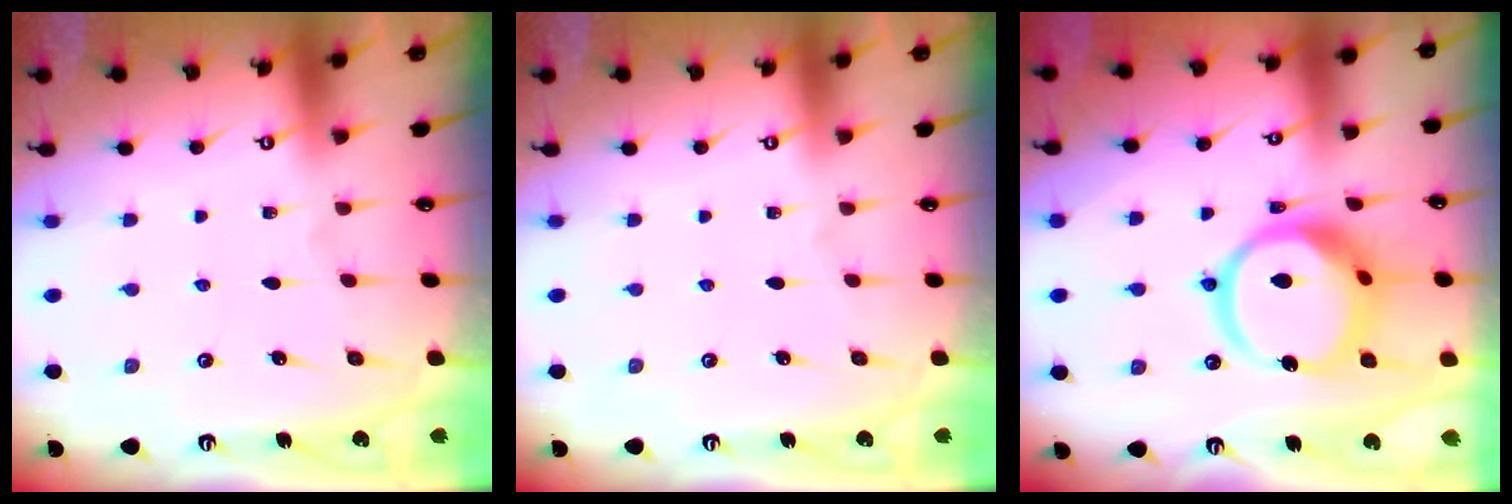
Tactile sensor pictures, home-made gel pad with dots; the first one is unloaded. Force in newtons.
{"total": 0.0}
{"total": 15.4, "press": 15.3, "slide": 1.8}